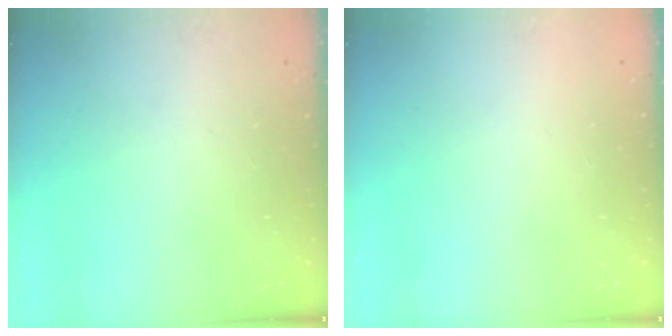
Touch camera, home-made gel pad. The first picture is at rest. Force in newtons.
{"total": 1.5, "press": 1.5, "slide": 0.1}